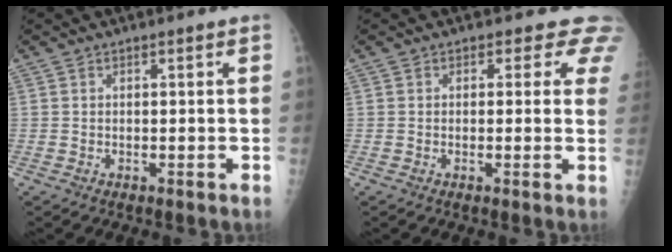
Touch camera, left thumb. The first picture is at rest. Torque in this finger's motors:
{"motor_torque": [-0.01, 0.08, 0.64, -0.29, 0.11]}